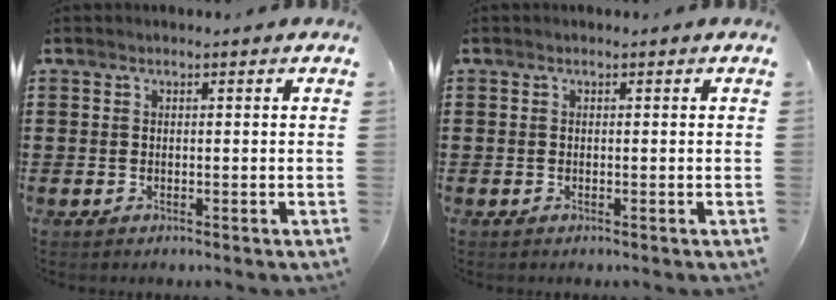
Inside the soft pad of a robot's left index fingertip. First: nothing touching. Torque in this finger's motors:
{"motor_torque": [0.00, 0.00, 0.00, 0.00]}